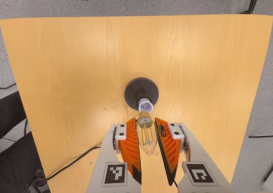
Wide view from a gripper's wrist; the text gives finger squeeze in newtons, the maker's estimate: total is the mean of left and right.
{"total": 12.0, "left": 11.9, "right": 12.2}